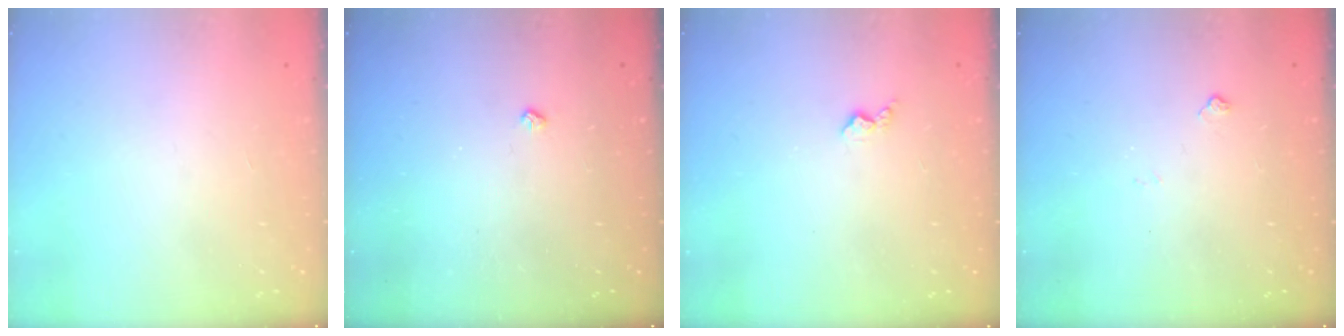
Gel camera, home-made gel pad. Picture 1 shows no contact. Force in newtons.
{"total": 2.6, "press": 2.5, "slide": 0.5}
{"total": 3.0, "press": 3.0, "slide": 0.5}
{"total": 2.5, "press": 2.4, "slide": 0.4}